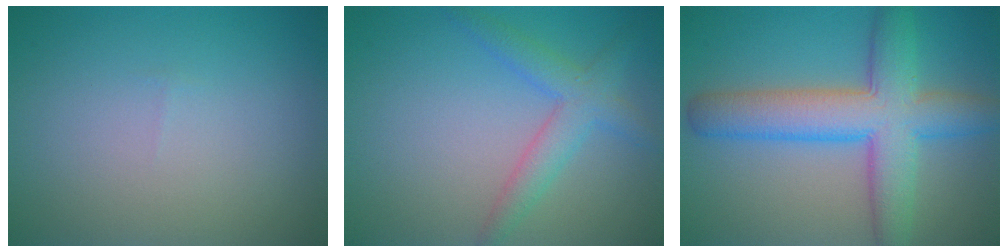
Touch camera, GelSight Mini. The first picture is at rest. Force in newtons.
{"total": 2.4, "press": 2.4, "slide": 0.2}
{"total": 8.1, "press": 8.1, "slide": 0.1}